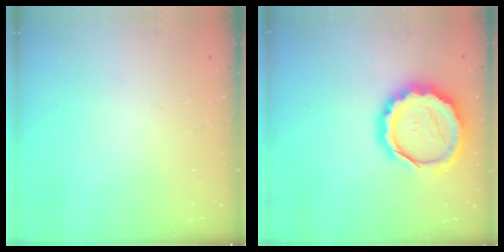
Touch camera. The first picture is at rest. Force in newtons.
{"total": 18.0, "press": 17.7, "slide": 3.4}